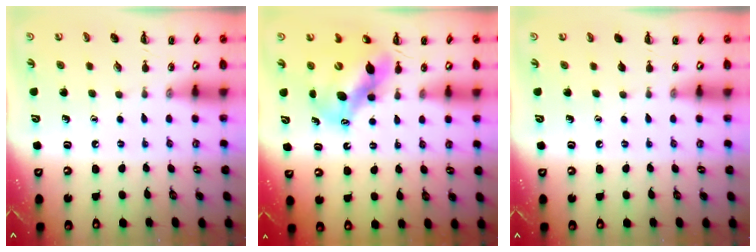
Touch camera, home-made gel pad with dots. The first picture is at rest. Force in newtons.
{"total": 11.1, "press": 10.8, "slide": 2.7}
{"total": 0.0}